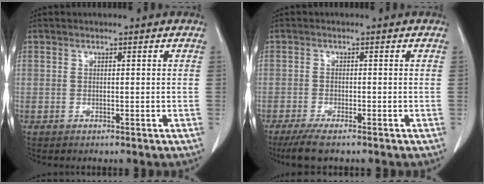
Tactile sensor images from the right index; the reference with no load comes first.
{"total": 5.1, "force": [-3.9, 0.7, 3.2], "torque": [-0.057, -0.012, -0.065]}